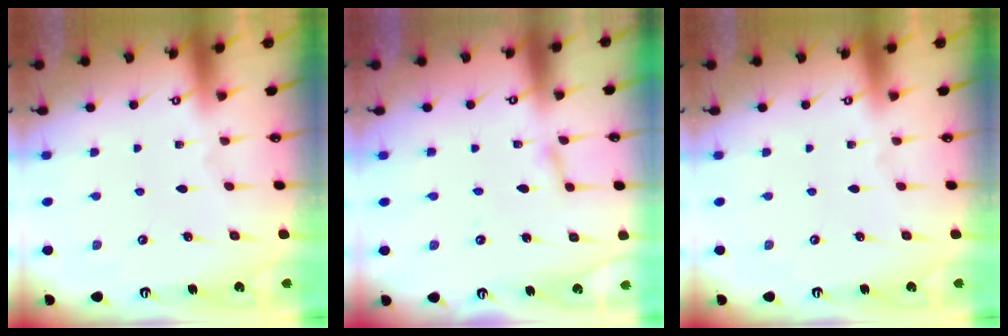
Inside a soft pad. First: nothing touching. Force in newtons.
{"total": 2.7, "press": 2.7, "slide": 0.2}
{"total": 0.0}